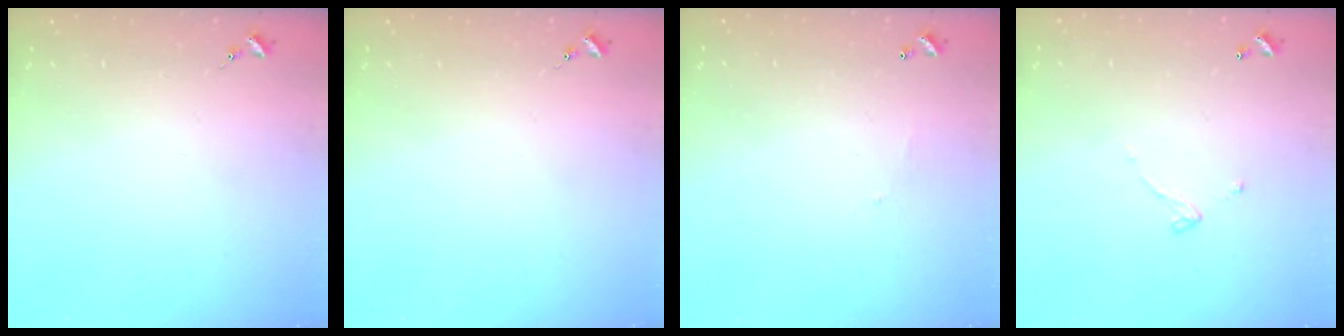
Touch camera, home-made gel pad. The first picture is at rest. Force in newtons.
{"total": 0.0}
{"total": 3.7, "press": 3.7, "slide": 0.2}
{"total": 4.9, "press": 4.9, "slide": 0.1}